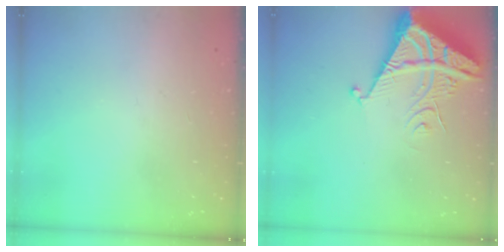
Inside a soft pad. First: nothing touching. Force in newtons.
{"total": 7.0, "press": 6.9, "slide": 0.7}